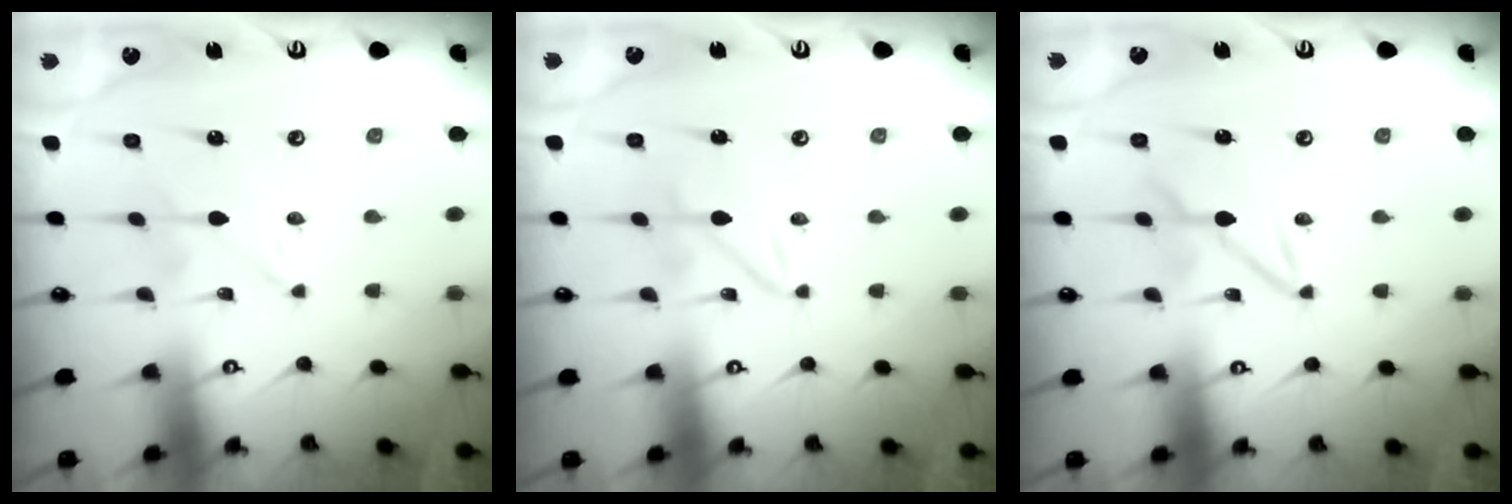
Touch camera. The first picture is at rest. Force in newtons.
{"total": 1.9, "press": 1.9, "slide": 0.2}
{"total": 2.5, "press": 2.5, "slide": 0.3}